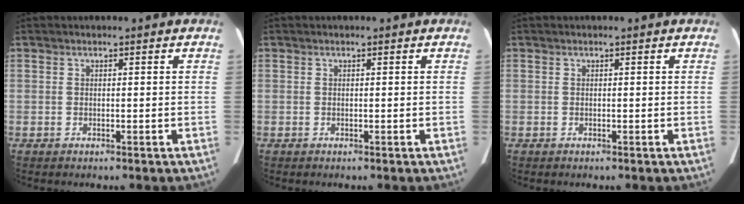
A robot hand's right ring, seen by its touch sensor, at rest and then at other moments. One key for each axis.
{"total": 0.0}
{"total": 0.0}